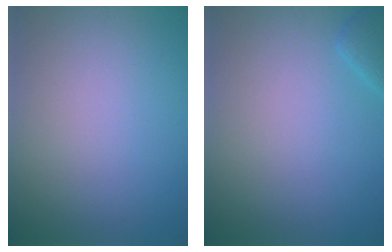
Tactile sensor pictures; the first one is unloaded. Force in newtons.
{"total": 1.3, "press": 1.3, "slide": 0.1}